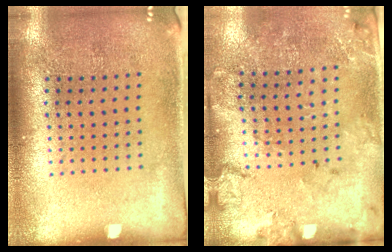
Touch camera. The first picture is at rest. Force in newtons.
{"total": 1.8, "press": 1.6, "slide": 0.8}